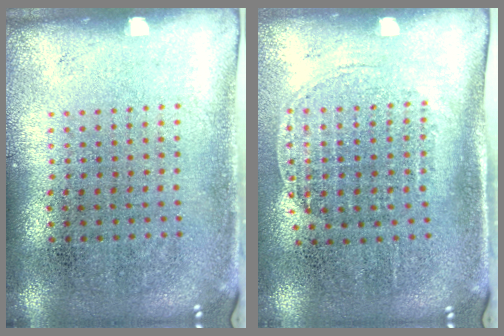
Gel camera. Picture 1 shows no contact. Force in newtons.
{"total": 1.4, "press": 1.2, "slide": 0.8}